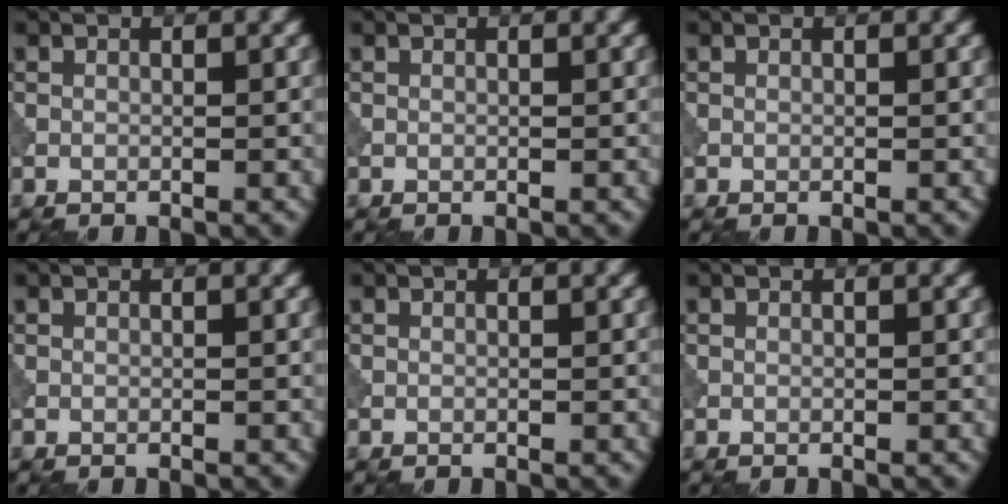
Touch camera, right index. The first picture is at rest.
{"total": 0.0}
{"total": 0.0}
{"total": 0.0}
{"total": 0.0}
{"total": 0.0}